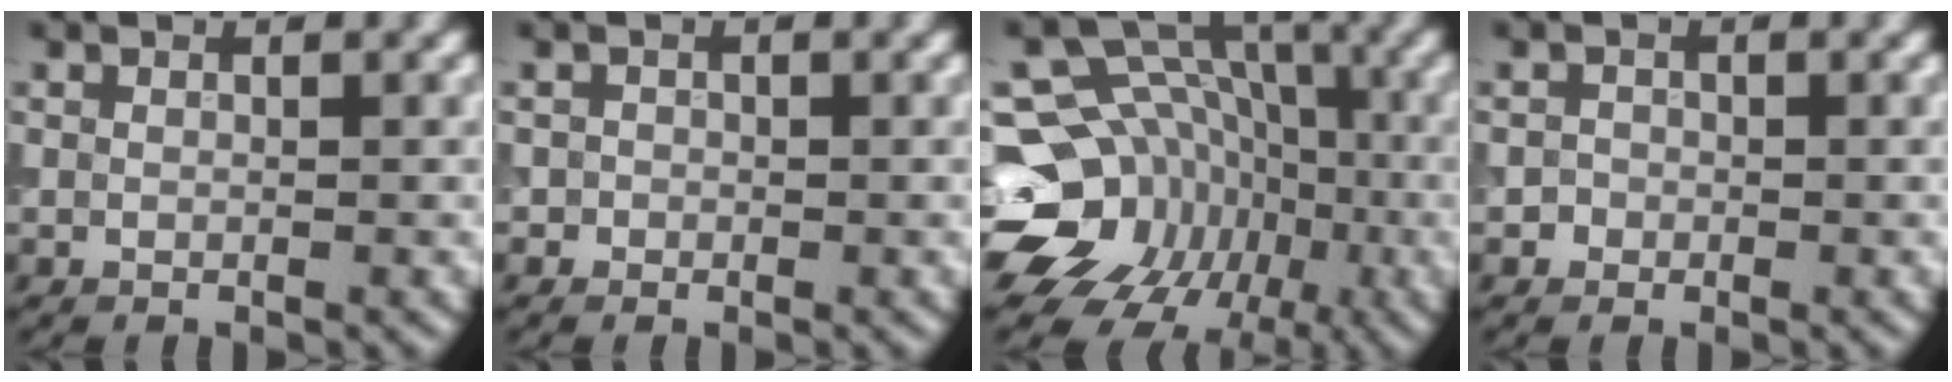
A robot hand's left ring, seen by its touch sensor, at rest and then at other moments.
{"total": 0.7, "force": [-0.2, 0.6, 0.0], "torque": [0.008, -0.004, -0.004]}
{"total": 17.3, "force": [-5.2, 14.7, 7.4], "torque": [-0.137, -0.006, -0.095]}
{"total": 0.9, "force": [-0.3, 0.8, 0.0], "torque": [0.008, -0.001, -0.007]}